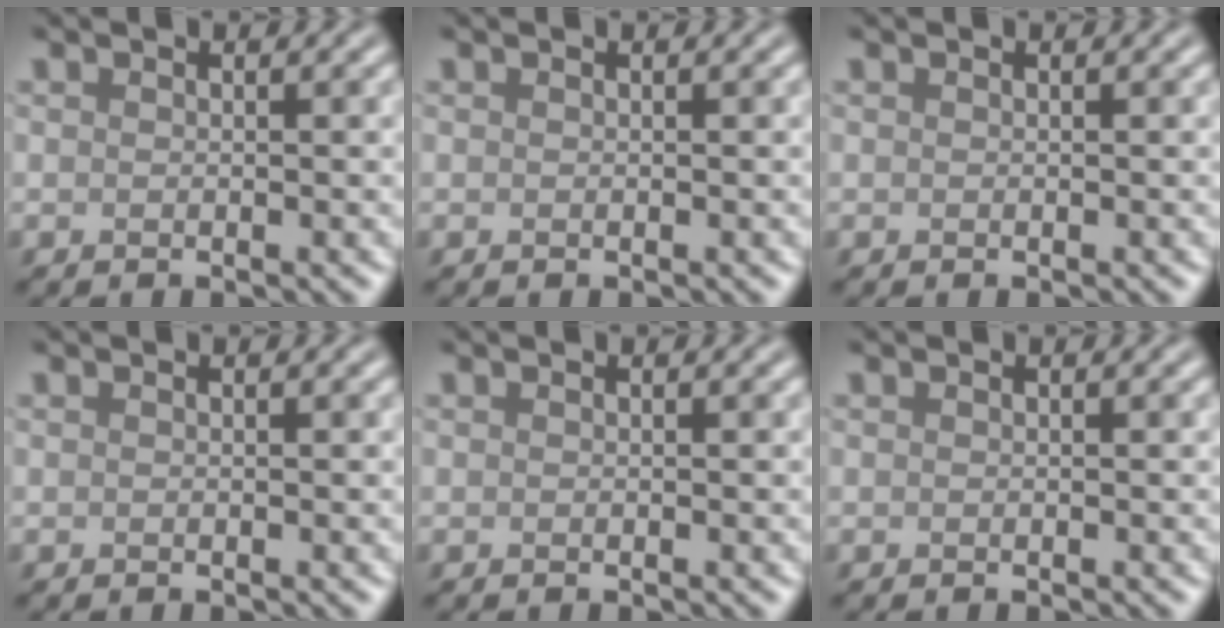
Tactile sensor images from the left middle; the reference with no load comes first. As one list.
[{"total": 0.0}, {"total": 0.0}, {"total": 0.0}, {"total": 0.0}, {"total": 0.0}]